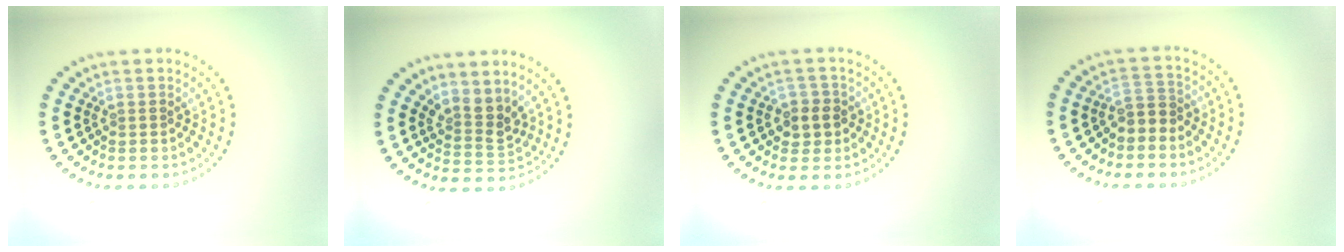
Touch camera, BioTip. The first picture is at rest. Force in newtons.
{"total": 2.6, "press": 1.9, "slide": 1.7}
{"total": 2.3, "press": 2.1, "slide": 1.0}
{"total": 1.8, "press": 1.6, "slide": 0.9}